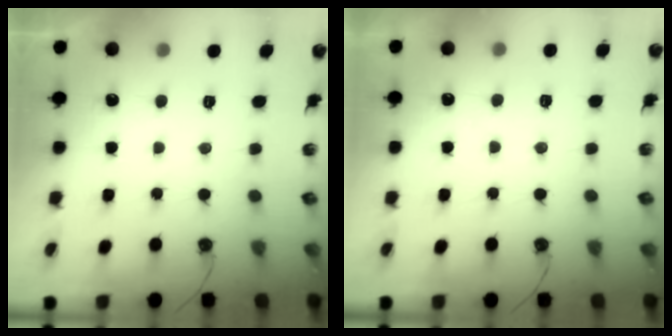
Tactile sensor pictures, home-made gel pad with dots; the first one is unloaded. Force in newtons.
{"total": 2.7, "press": 2.7, "slide": 0.3}